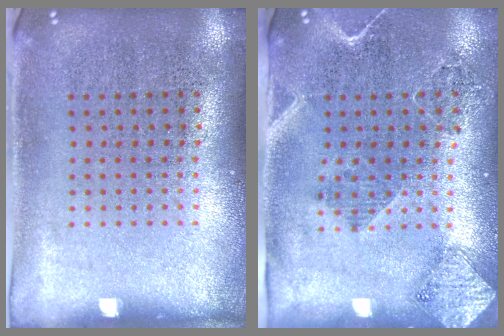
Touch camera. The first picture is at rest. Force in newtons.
{"total": 1.9, "press": 1.7, "slide": 0.8}